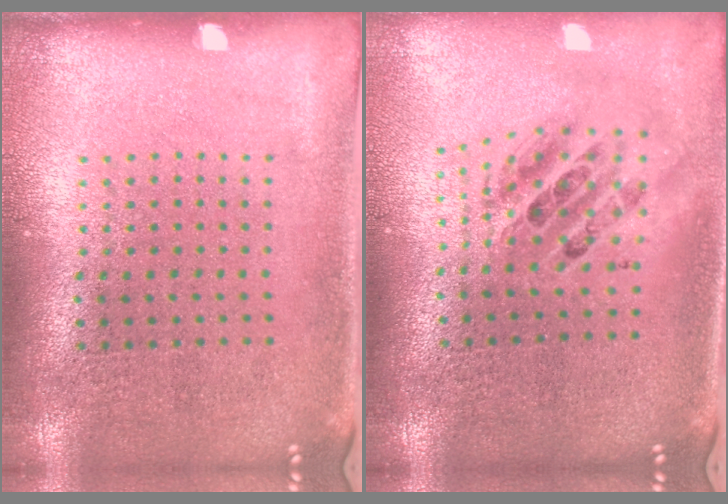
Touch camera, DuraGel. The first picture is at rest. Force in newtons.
{"total": 1.8, "press": 1.5, "slide": 1.1}